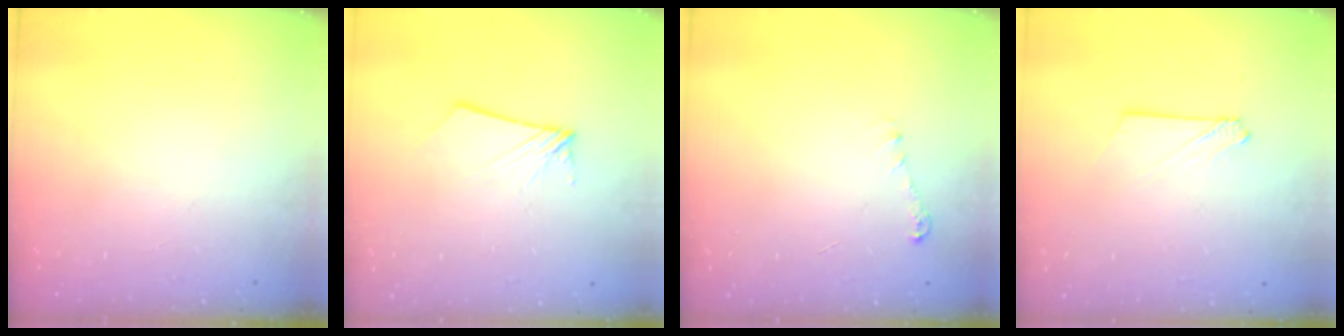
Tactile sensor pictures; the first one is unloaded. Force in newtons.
{"total": 2.8, "press": 2.8, "slide": 0.3}
{"total": 4.0, "press": 3.9, "slide": 0.5}
{"total": 3.0, "press": 3.0, "slide": 0.4}